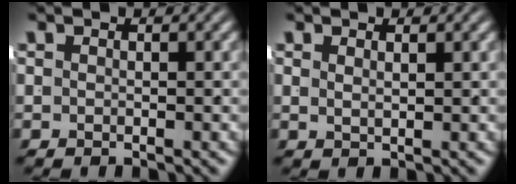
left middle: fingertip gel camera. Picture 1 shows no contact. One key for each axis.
{"total": 1.3, "fx": 0.7, "fy": -1.1, "fz": 0.2, "tx": 0.006, "ty": -0.007, "tz": 0.022}